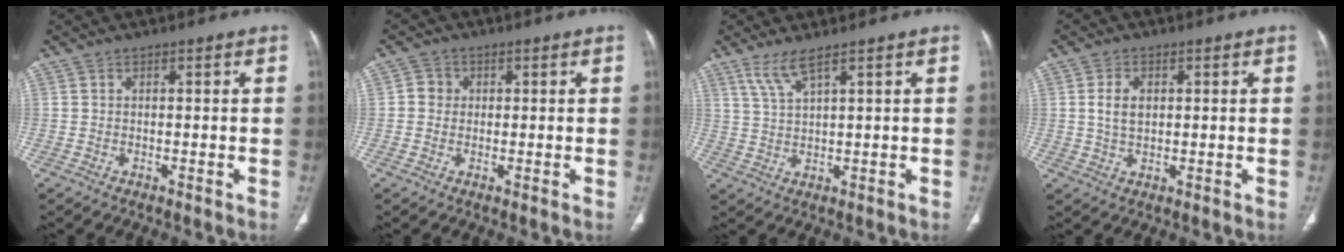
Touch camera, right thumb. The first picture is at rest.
{"total": 2.6, "force": [0.2, 2.5, 0.8], "torque": [0.004, 0.005, 0.000]}
{"total": 4.4, "force": [3.0, 0.5, 3.1], "torque": [-0.075, -0.015, 0.072]}
{"total": 4.3, "force": [0.8, 2.7, 3.3], "torque": [-0.064, -0.001, 0.016]}